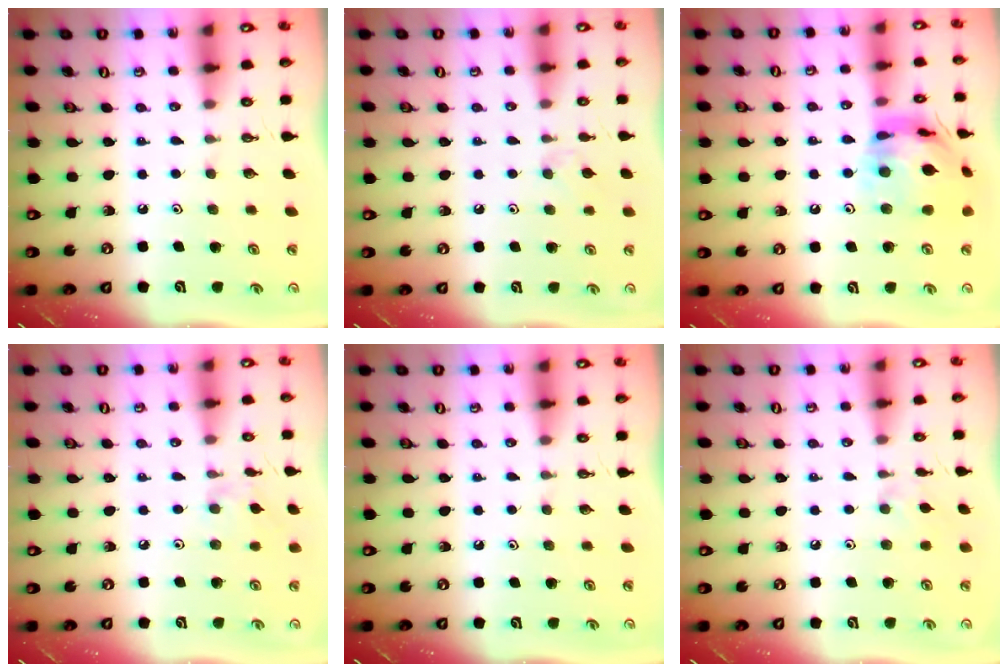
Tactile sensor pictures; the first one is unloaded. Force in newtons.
{"total": 3.8, "press": 3.7, "slide": 0.6}
{"total": 16.8, "press": 16.7, "slide": 1.8}
{"total": 3.1, "press": 3.0, "slide": 0.6}
{"total": 0.0}
{"total": 3.8, "press": 3.7, "slide": 0.5}